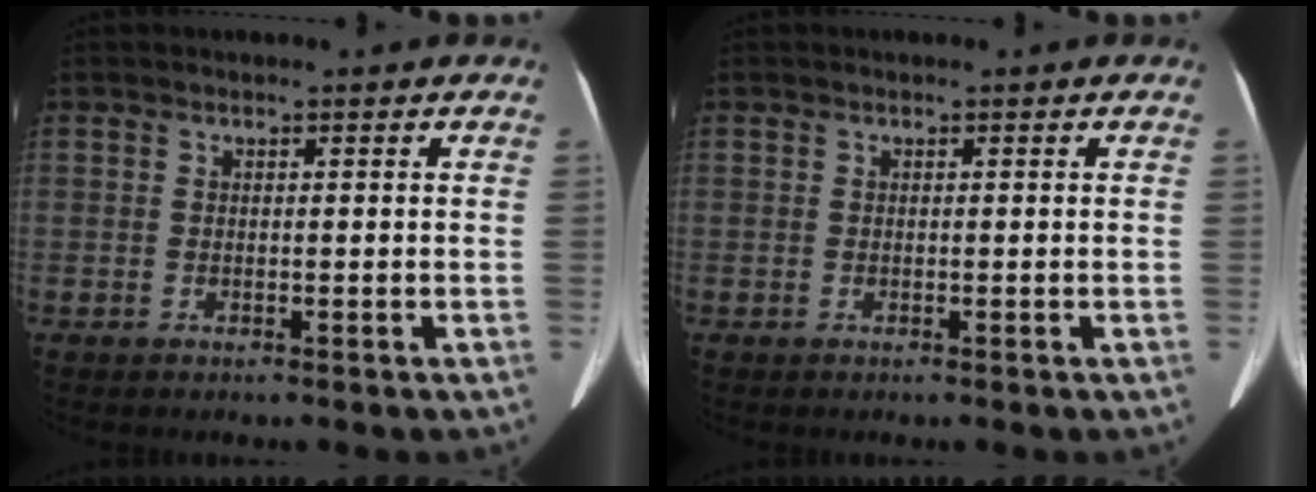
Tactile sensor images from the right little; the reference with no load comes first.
{"total": 0.0}